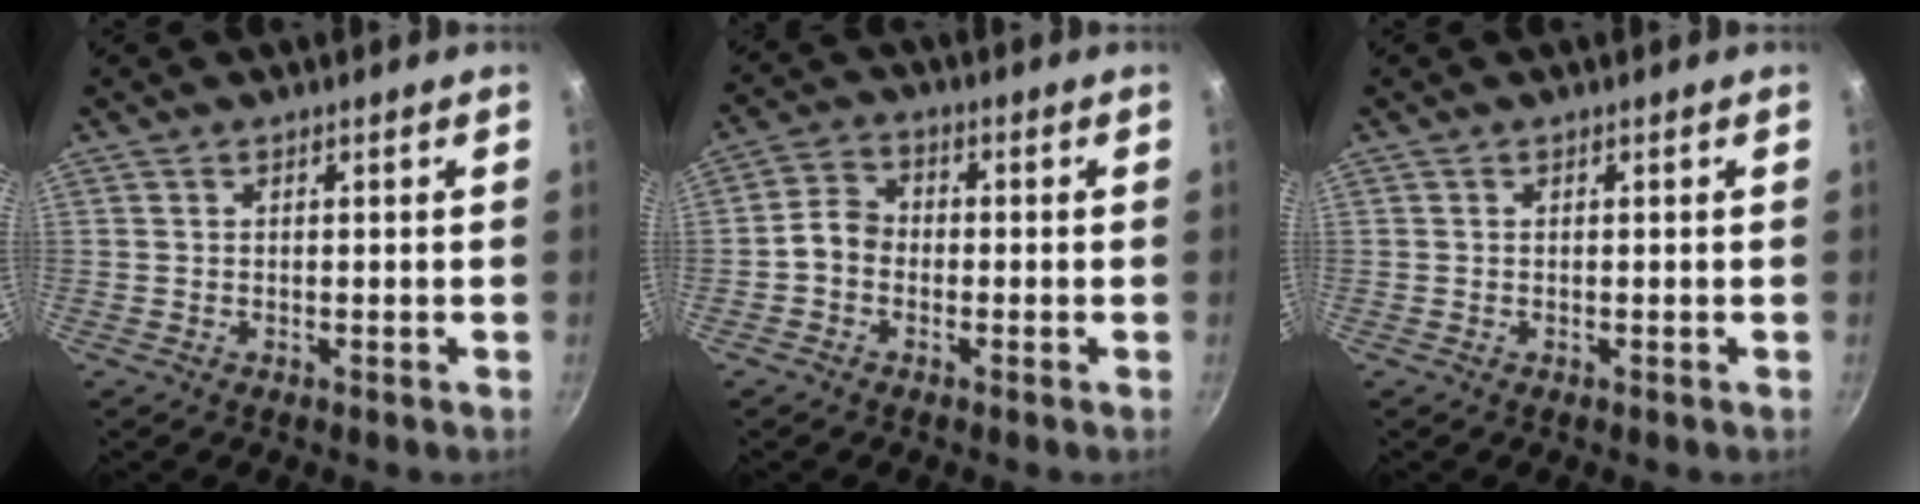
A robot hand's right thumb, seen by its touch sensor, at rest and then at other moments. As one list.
[{"total": 4.7, "force": [-1.3, 3.8, 2.5], "torque": [-0.030, 0.024, -0.037]}, {"total": 0.0}]